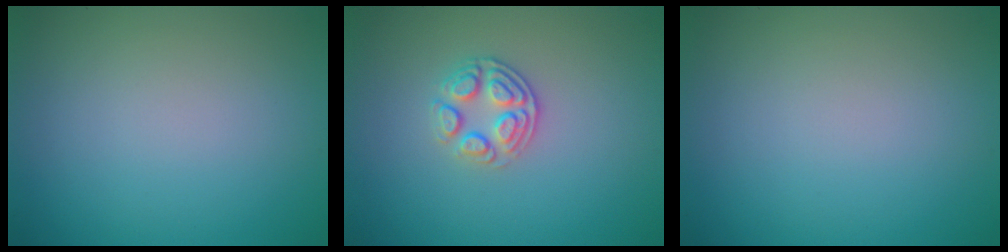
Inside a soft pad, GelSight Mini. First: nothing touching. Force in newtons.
{"total": 2.6, "press": 2.5, "slide": 0.9}
{"total": 0.0}